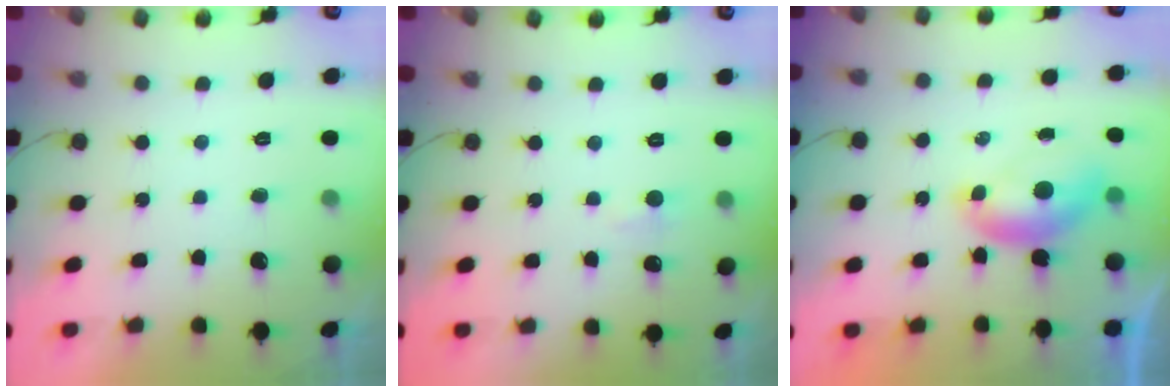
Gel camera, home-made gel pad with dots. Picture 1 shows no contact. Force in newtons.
{"total": 4.2, "press": 4.2, "slide": 0.5}
{"total": 6.7, "press": 6.7, "slide": 0.9}